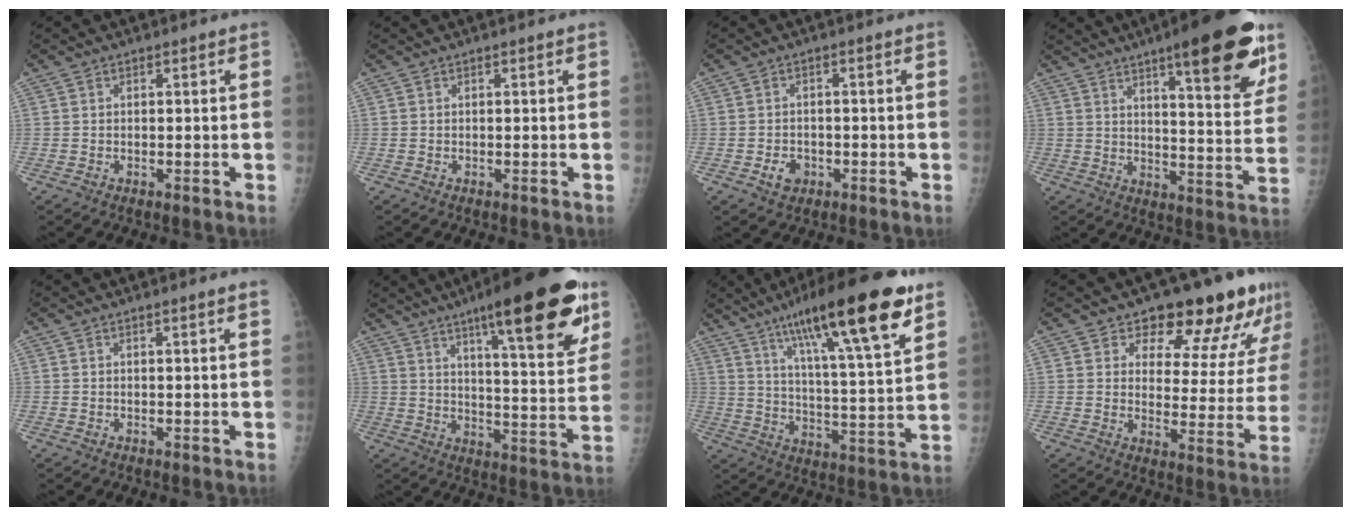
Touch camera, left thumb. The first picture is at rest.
{"total": 0.0}
{"total": 3.2, "force": [-1.3, 2.5, 1.5], "torque": [-0.015, 0.005, -0.017]}
{"total": 20.0, "force": [11.7, 4.6, 15.6], "torque": [-0.183, -0.052, 0.163]}
{"total": 1.9, "force": [1.4, -0.3, 1.2], "torque": [-0.015, -0.002, 0.018]}
{"total": 23.2, "force": [13.5, 4.9, 18.3], "torque": [-0.238, -0.050, 0.197]}
{"total": 23.7, "force": [14.0, 4.0, 18.8], "torque": [-0.288, -0.038, 0.223]}
{"total": 16.8, "force": [12.9, 7.0, 8.2], "torque": [-0.051, -0.082, 0.159]}